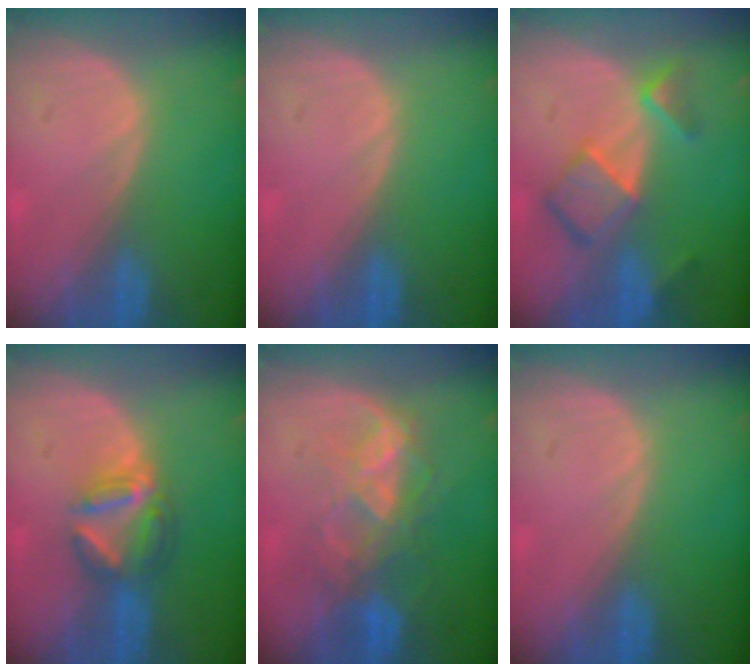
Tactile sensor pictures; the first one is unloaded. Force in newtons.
{"total": 0.0}
{"total": 7.4, "press": 6.4, "slide": 3.7}
{"total": 6.2, "press": 5.5, "slide": 2.8}
{"total": 7.3, "press": 6.8, "slide": 2.6}
{"total": 0.0}